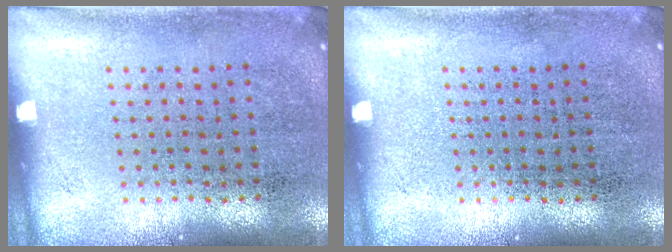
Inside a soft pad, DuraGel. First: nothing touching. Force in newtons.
{"total": 0.0}